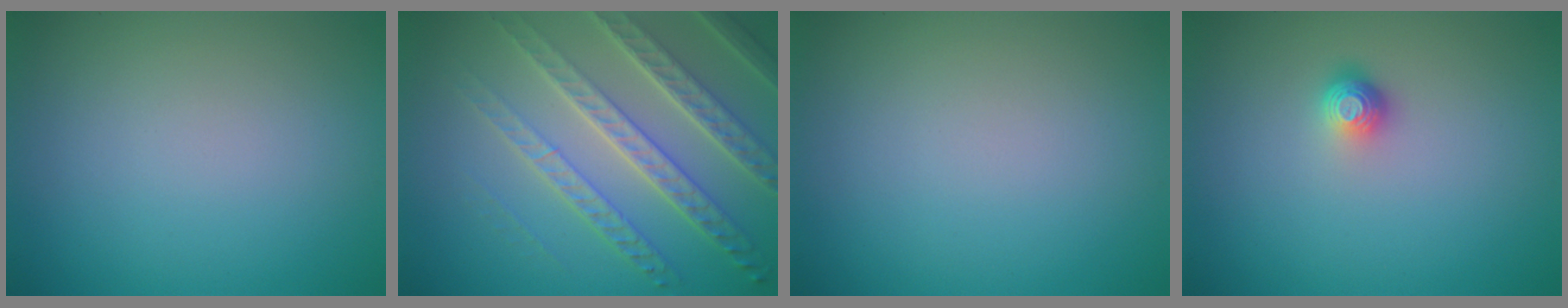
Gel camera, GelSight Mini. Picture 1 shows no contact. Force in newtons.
{"total": 7.6, "press": 5.2, "slide": 5.5}
{"total": 0.0}
{"total": 1.6, "press": 1.2, "slide": 1.1}